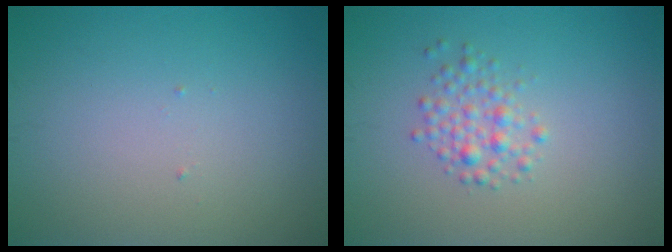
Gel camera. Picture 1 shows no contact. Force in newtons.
{"total": 2.0, "press": 2.0, "slide": 0.1}